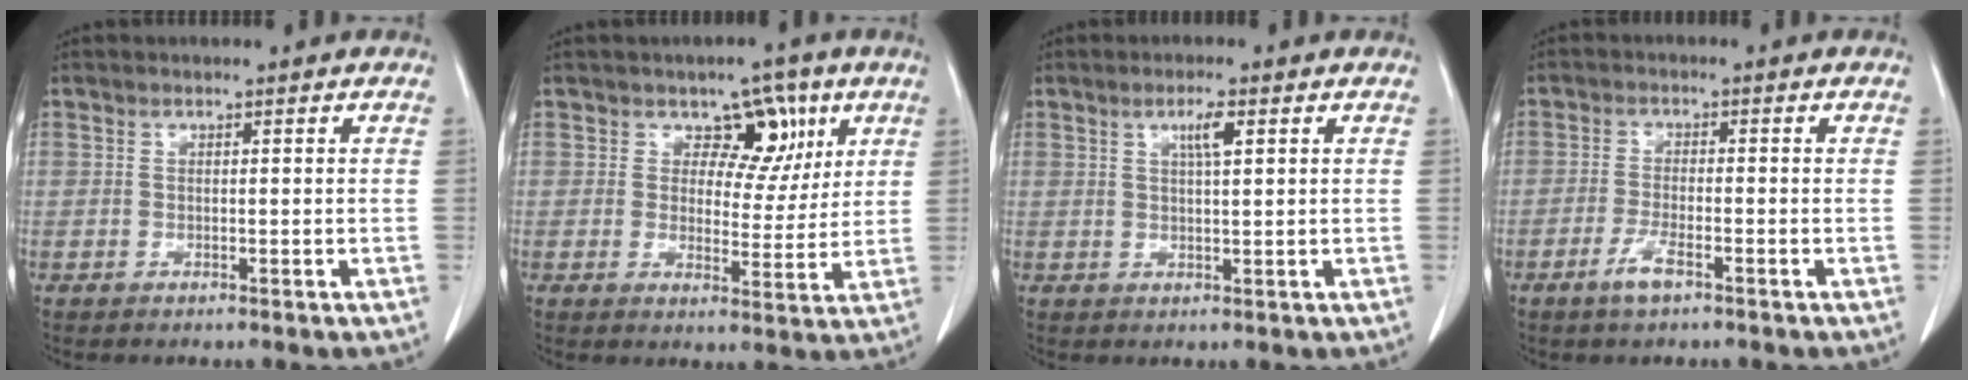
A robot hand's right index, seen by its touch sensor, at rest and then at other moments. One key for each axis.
{"total": 6.7, "fx": 3.2, "fy": 4.5, "fz": 3.9, "tx": -0.033, "ty": 0.006, "tz": 0.044}
{"total": 2.9, "fx": 1.2, "fy": 0.2, "fz": 2.6, "tx": -0.046, "ty": 0.000, "tz": 0.020}
{"total": 3.4, "fx": -2.2, "fy": 0.6, "fz": 2.6, "tx": -0.055, "ty": -0.003, "tz": -0.043}